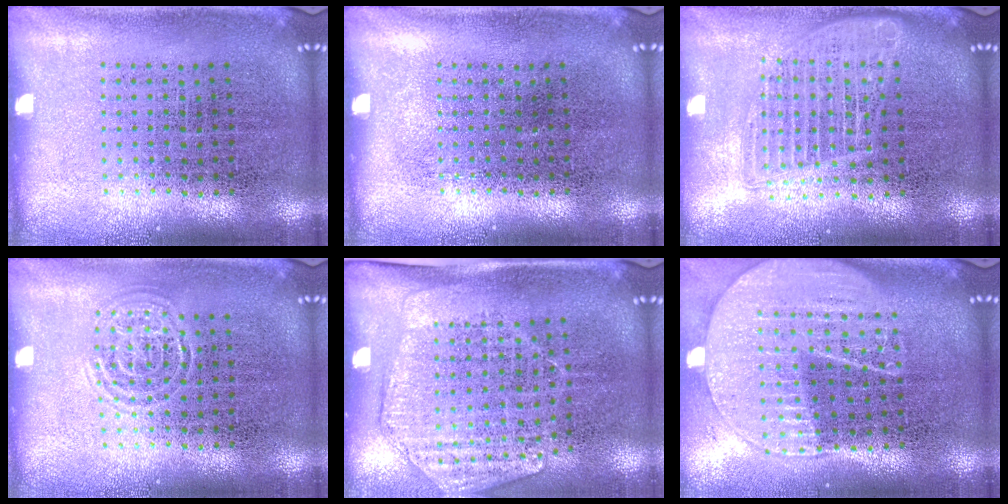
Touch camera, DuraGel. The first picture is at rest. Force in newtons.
{"total": 0.0}
{"total": 1.6, "press": 1.4, "slide": 0.8}
{"total": 1.6, "press": 1.5, "slide": 0.2}
{"total": 1.7, "press": 1.5, "slide": 0.9}
{"total": 2.0, "press": 1.8, "slide": 0.9}